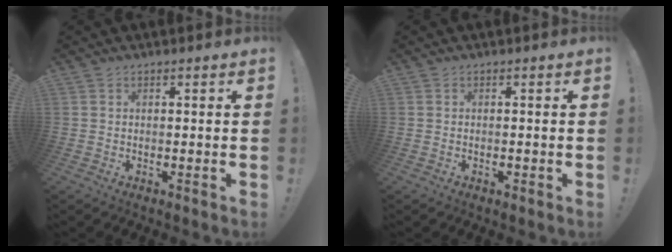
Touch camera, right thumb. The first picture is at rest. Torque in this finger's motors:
{"motor_torque": [0.15, -0.03, -0.19, 0.04, 0.02]}